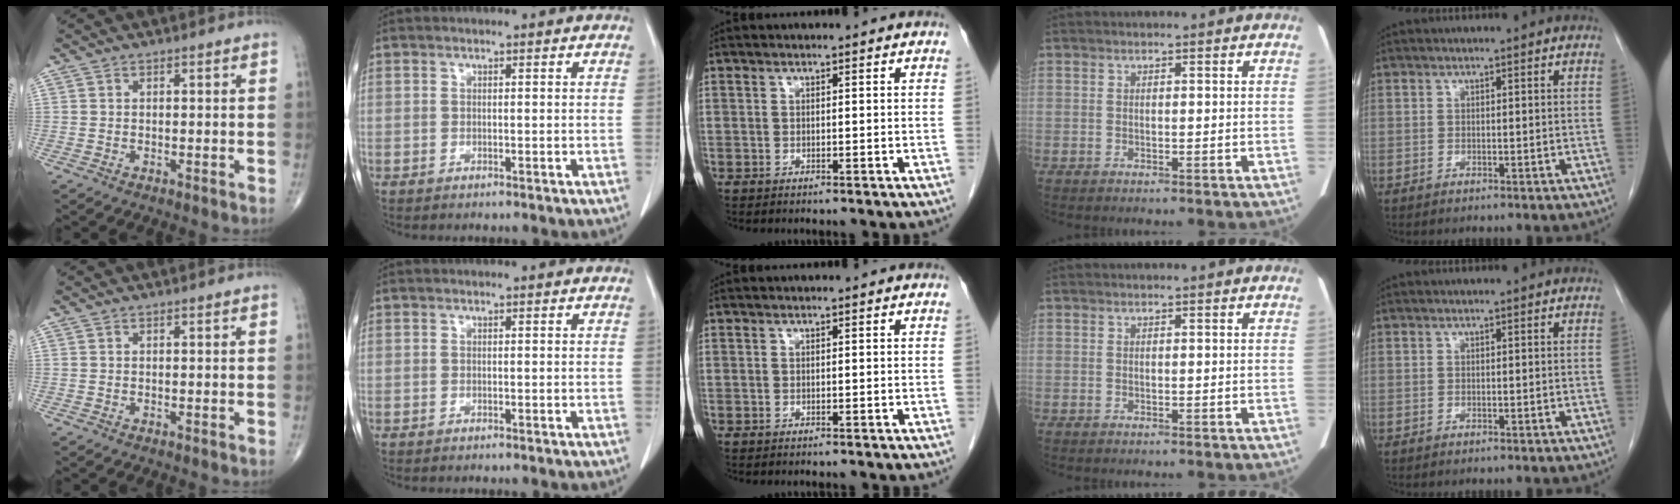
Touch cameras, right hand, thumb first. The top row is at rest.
{}